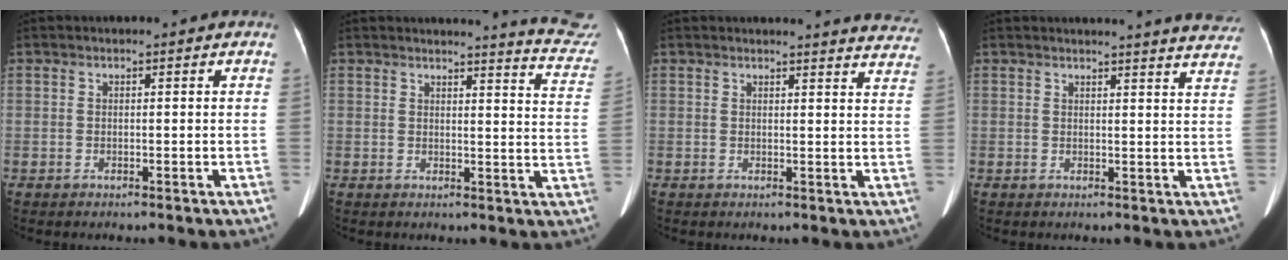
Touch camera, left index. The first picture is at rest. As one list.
[{"total": 11.7, "force": [11.6, -0.6, 1.4], "torque": [-0.001, -0.101, 0.096]}, {"total": 10.9, "force": [10.7, 0.7, 1.8], "torque": [0.006, -0.059, 0.084]}, {"total": 12.8, "force": [12.4, 0.0, 3.2], "torque": [-0.027, -0.059, 0.115]}]